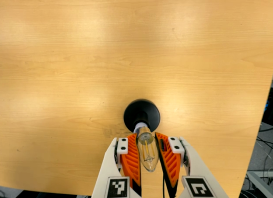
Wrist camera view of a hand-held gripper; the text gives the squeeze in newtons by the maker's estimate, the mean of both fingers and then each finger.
{"total": 21.5, "left": 23.0, "right": 19.9}